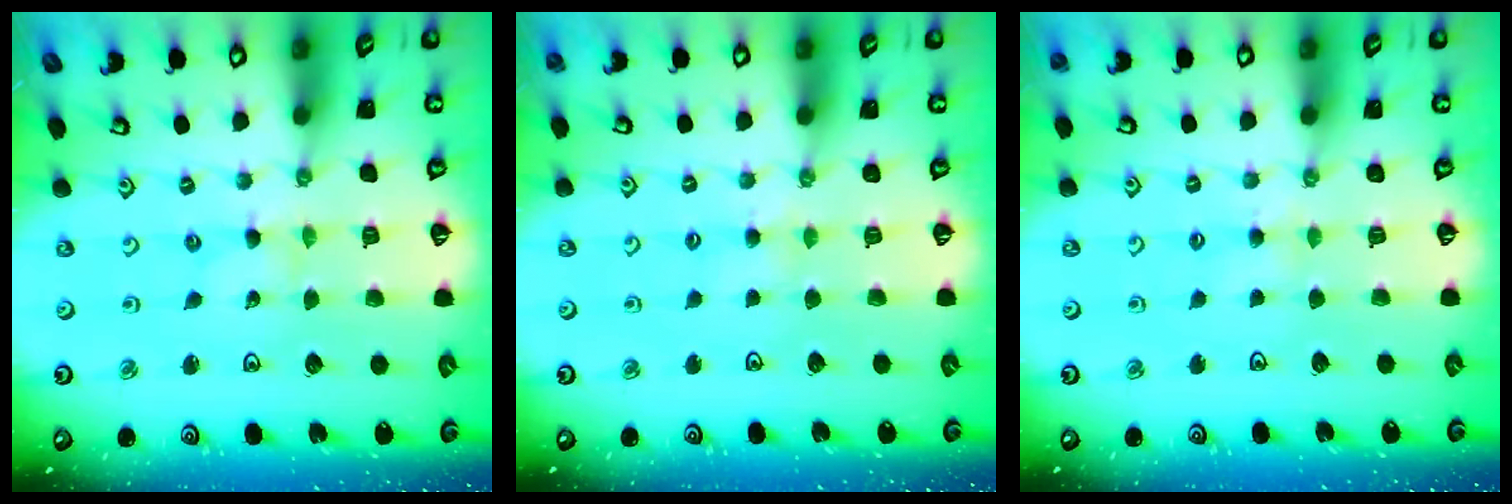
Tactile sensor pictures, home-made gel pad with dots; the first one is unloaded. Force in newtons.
{"total": 2.8, "press": 2.8, "slide": 0.4}
{"total": 3.0, "press": 3.0, "slide": 0.4}